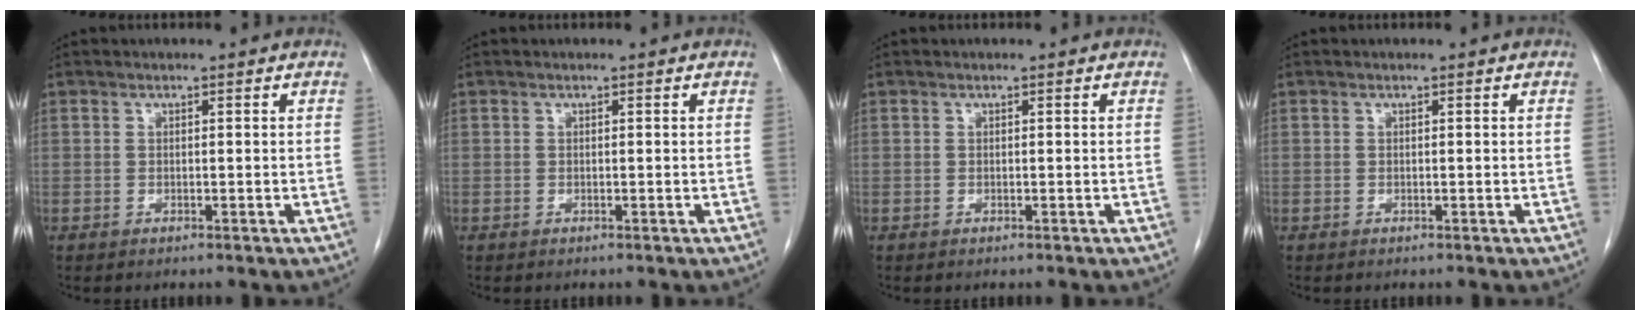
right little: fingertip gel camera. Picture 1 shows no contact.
{"total": 0.0}
{"total": 0.0}
{"total": 0.0}